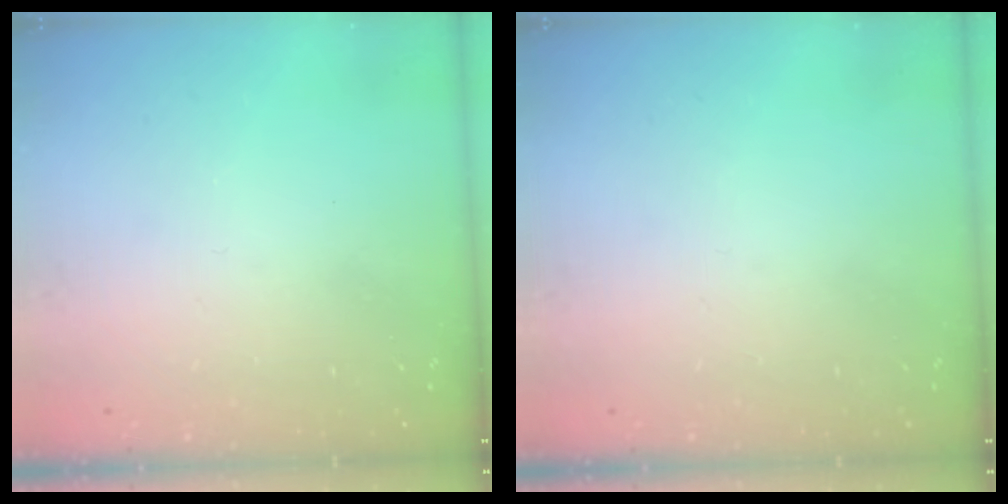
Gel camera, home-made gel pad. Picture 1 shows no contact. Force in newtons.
{"total": 0.0}